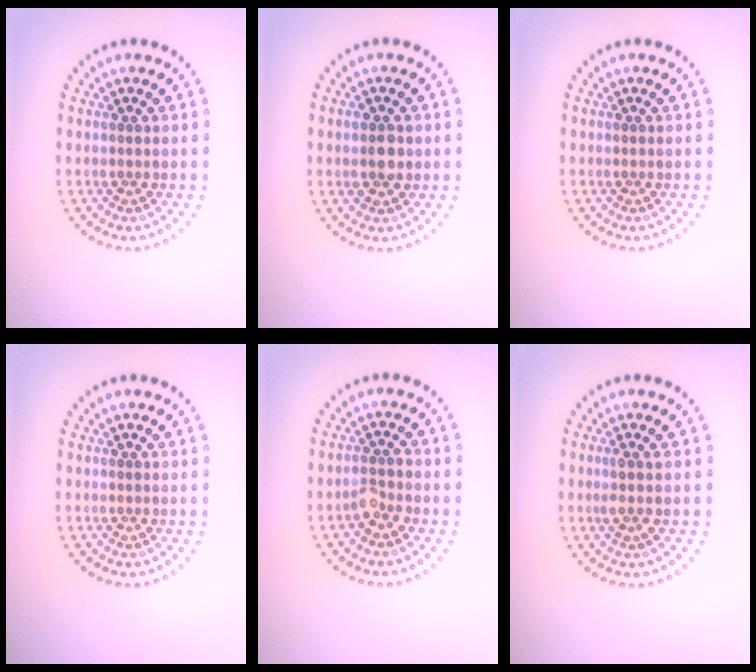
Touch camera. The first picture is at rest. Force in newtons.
{"total": 2.3, "press": 2.3, "slide": 0.3}
{"total": 0.0}
{"total": 0.0}
{"total": 1.6, "press": 1.3, "slide": 0.8}
{"total": 1.1, "press": 0.8, "slide": 0.7}